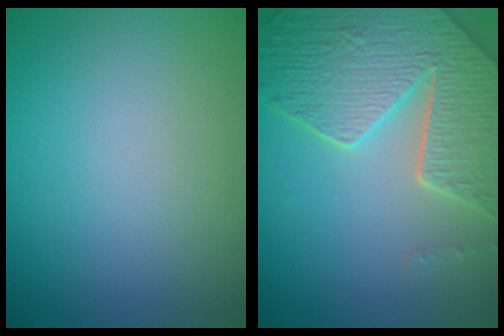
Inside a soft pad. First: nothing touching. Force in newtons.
{"total": 7.6, "press": 5.7, "slide": 5.1}